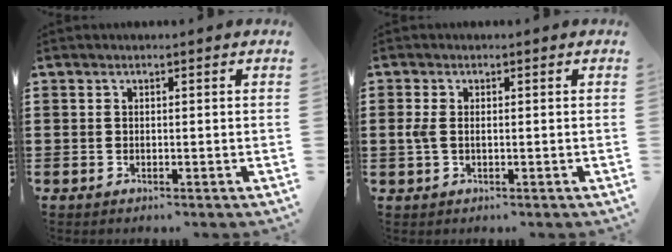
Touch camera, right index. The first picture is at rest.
{"total": 2.3, "force": [-0.1, 1.3, 1.8], "torque": [-0.051, 0.000, -0.006]}